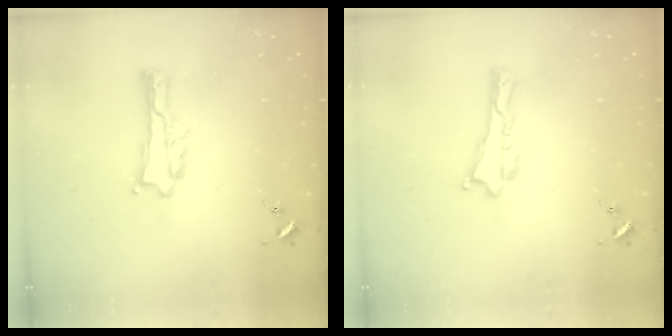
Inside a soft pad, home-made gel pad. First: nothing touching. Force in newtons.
{"total": 0.0}